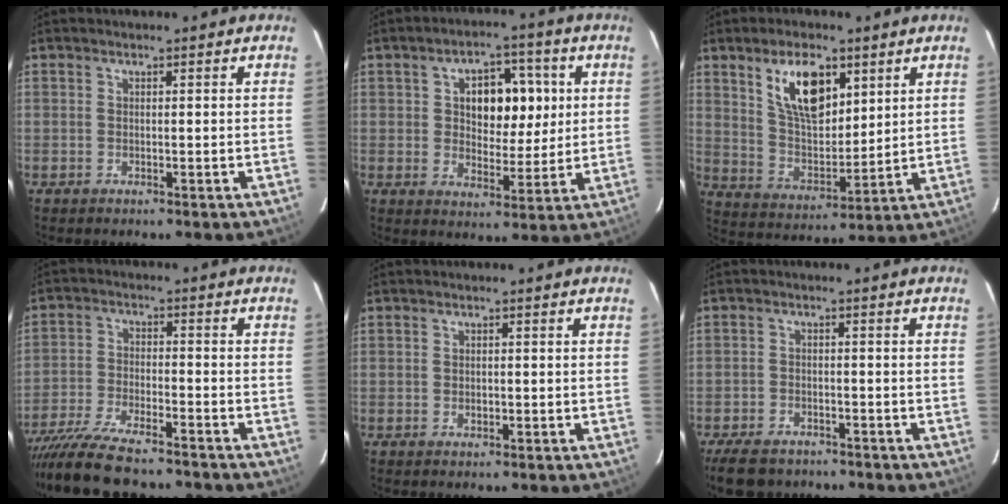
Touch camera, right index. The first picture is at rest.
{"total": 10.4, "force": [2.3, 6.7, 7.7], "torque": [-0.127, 0.018, 0.041]}
{"total": 12.8, "force": [6.5, 6.2, 9.2], "torque": [-0.156, 0.006, 0.130]}
{"total": 16.7, "force": [-14.3, 3.3, 7.8], "torque": [-0.170, -0.038, -0.244]}
{"total": 1.1, "force": [-0.1, 0.9, 0.6], "torque": [-0.008, 0.001, -0.002]}
{"total": 9.0, "force": [-7.0, 4.4, 3.5], "torque": [-0.096, -0.002, -0.115]}